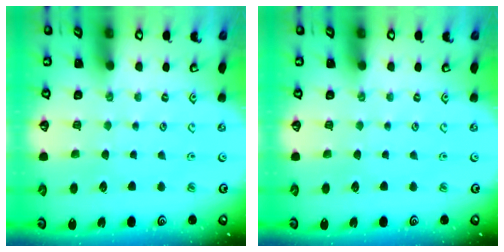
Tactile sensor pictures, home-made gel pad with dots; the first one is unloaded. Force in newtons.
{"total": 0.0}